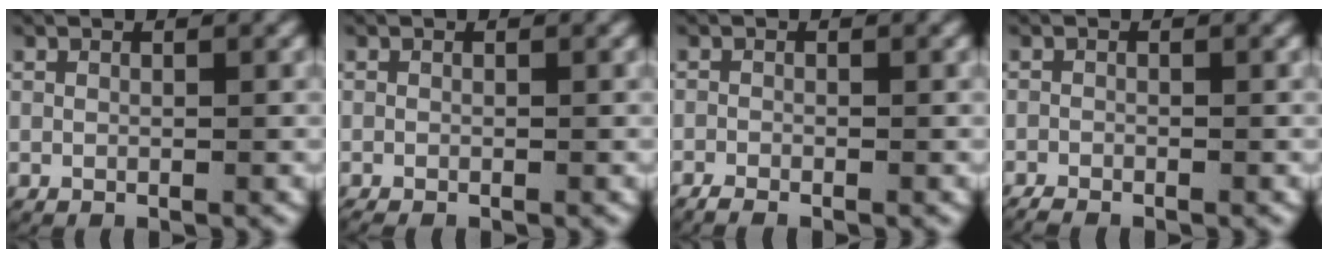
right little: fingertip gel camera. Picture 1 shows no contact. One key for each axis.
{"total": 1.1, "fx": -0.9, "fy": 0.4, "fz": 0.3, "tx": -0.009, "ty": -0.007, "tz": -0.012}
{"total": 1.6, "fx": -1.4, "fy": 0.6, "fz": 0.4, "tx": -0.010, "ty": -0.007, "tz": -0.024}
{"total": 1.2, "fx": -1.2, "fy": 0.4, "fz": 0.1, "tx": -0.005, "ty": -0.007, "tz": -0.019}